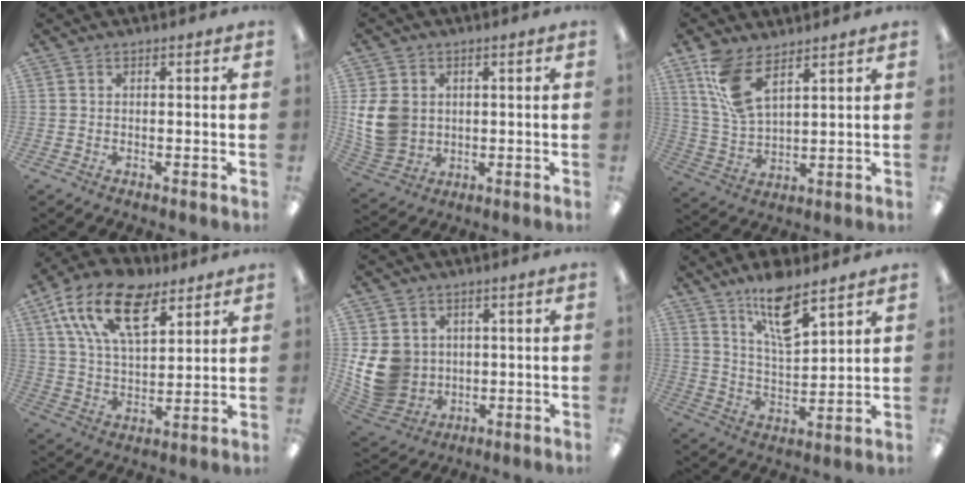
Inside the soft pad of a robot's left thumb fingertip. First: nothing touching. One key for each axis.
{"total": 10.6, "fx": 1.6, "fy": 8.9, "fz": 5.5, "tx": -0.126, "ty": 0.011, "tz": 0.034}
{"total": 11.0, "fx": 6.8, "fy": 4.7, "fz": 7.3, "tx": -0.162, "ty": -0.018, "tz": 0.129}
{"total": 18.4, "fx": 10.5, "fy": 9.4, "fz": 11.8, "tx": -0.218, "ty": -0.034, "tz": 0.192}
{"total": 11.8, "fx": 1.1, "fy": 10.7, "fz": 4.7, "tx": -0.121, "ty": -0.003, "tz": 0.030}
{"total": 11.6, "fx": 8.5, "fy": 3.6, "fz": 7.1, "tx": -0.119, "ty": -0.044, "tz": 0.147}